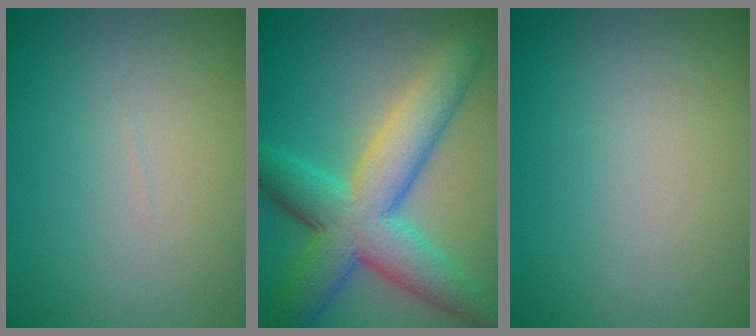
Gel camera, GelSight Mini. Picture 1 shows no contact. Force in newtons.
{"total": 9.0, "press": 9.0, "slide": 0.0}
{"total": 0.0}